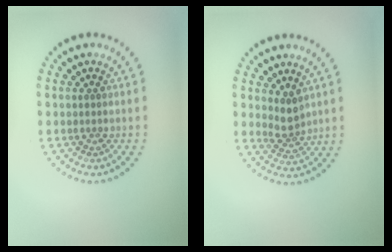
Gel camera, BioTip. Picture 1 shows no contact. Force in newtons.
{"total": 2.1, "press": 1.6, "slide": 1.3}